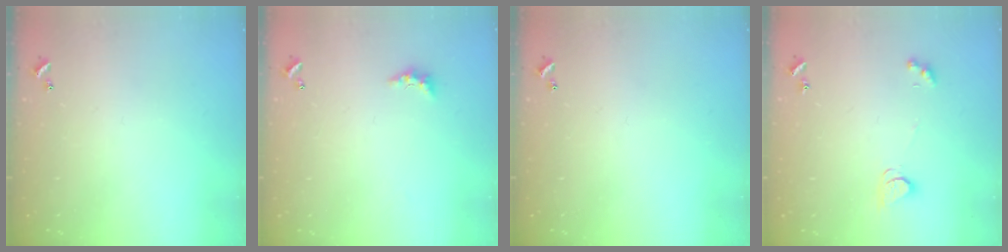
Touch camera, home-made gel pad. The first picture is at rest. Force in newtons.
{"total": 2.3, "press": 2.2, "slide": 0.7}
{"total": 0.0}
{"total": 2.5, "press": 2.4, "slide": 0.3}